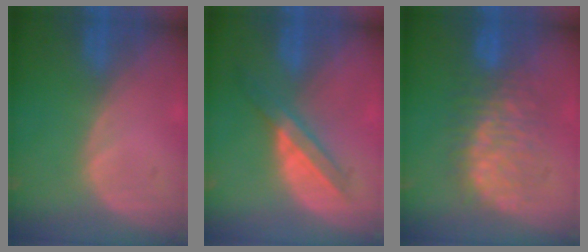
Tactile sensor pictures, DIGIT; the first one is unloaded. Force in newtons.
{"total": 5.8, "press": 5.2, "slide": 2.6}
{"total": 8.0, "press": 8.0, "slide": 0.2}